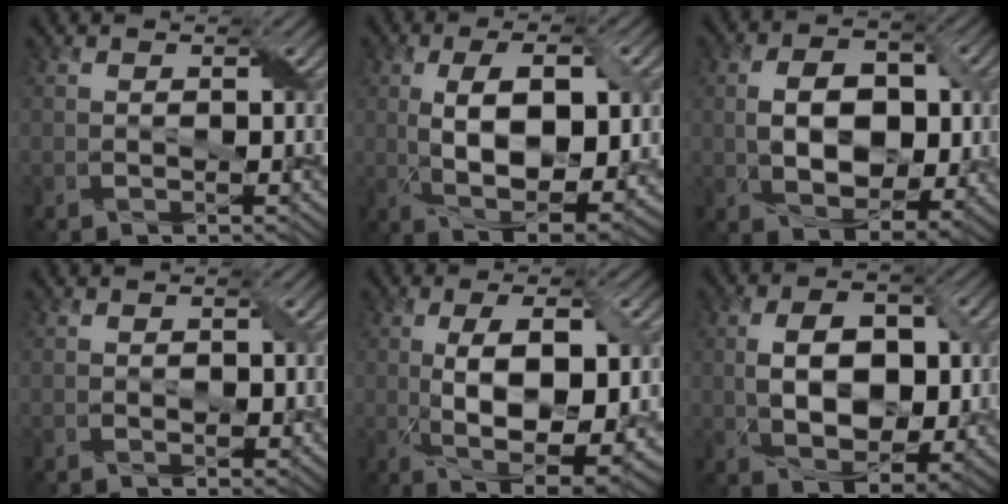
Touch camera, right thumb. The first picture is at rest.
{"total": 12.4, "force": [0.4, 5.8, 11.0], "torque": [-0.190, -0.005, 0.018]}
{"total": 9.3, "force": [0.0, 6.0, 7.1], "torque": [-0.129, 0.001, 0.003]}
{"total": 1.4, "force": [-0.1, 0.9, 1.0], "torque": [-0.015, -0.005, 0.000]}
{"total": 12.6, "force": [-0.6, 5.4, 11.4], "torque": [-0.182, -0.005, 0.001]}
{"total": 10.1, "force": [0.4, 6.2, 8.0], "torque": [-0.146, -0.001, 0.011]}